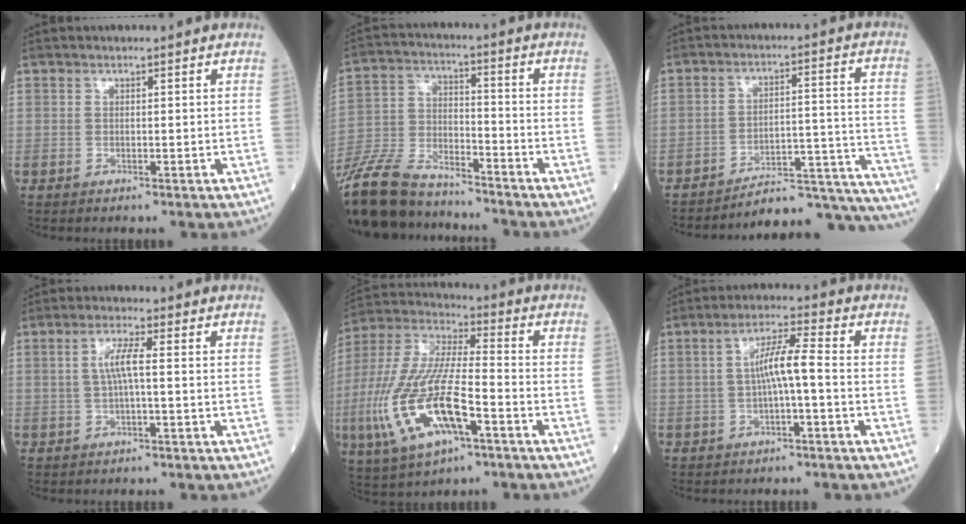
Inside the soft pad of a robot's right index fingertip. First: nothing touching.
{"total": 17.0, "force": [-15.0, 4.1, 6.8], "torque": [-0.151, -0.011, -0.274]}
{"total": 18.2, "force": [-17.9, 1.1, 3.4], "torque": [0.014, 0.050, -0.238]}
{"total": 3.8, "force": [0.2, 0.3, 3.8], "torque": [-0.077, 0.009, 0.006]}
{"total": 18.4, "force": [-6.2, 5.2, 16.5], "torque": [-0.368, -0.012, -0.110]}
{"total": 5.7, "force": [-0.6, 0.3, 5.7], "torque": [-0.101, 0.016, -0.010]}